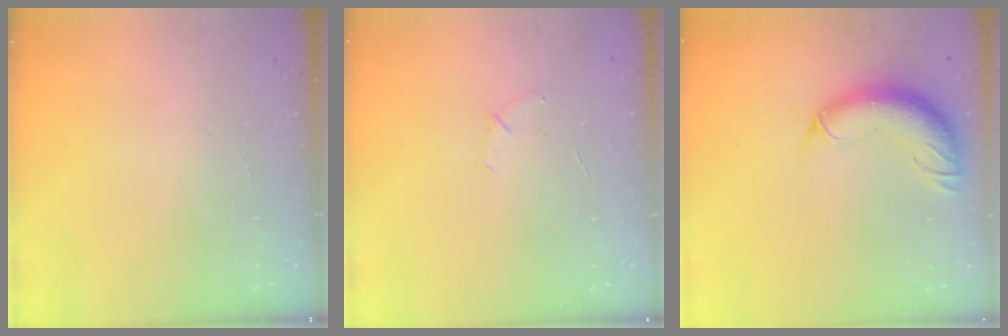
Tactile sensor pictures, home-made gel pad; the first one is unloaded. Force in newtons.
{"total": 5.0, "press": 4.9, "slide": 1.3}
{"total": 13.1, "press": 12.8, "slide": 2.9}